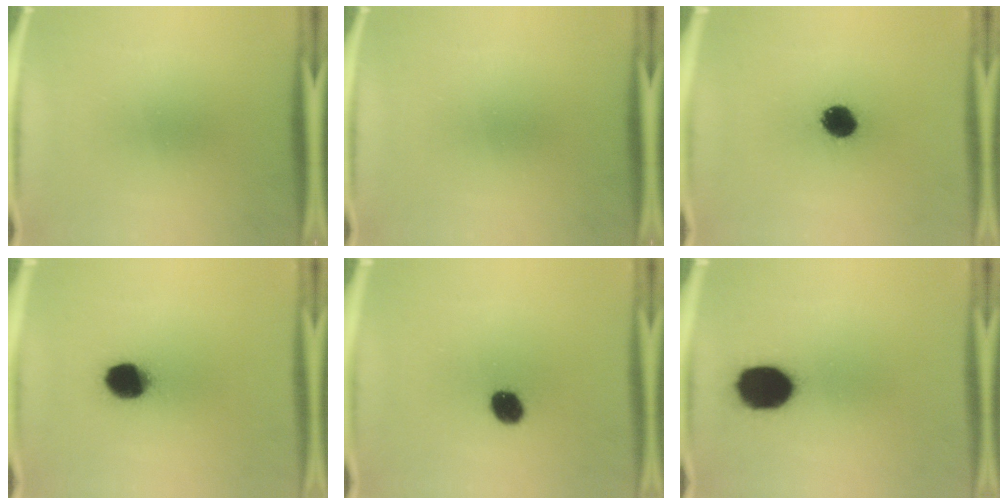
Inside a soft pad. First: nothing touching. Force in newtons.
{"total": 0.0}
{"total": 8.4}
{"total": 10.5}
{"total": 5.9}
{"total": 13.9}